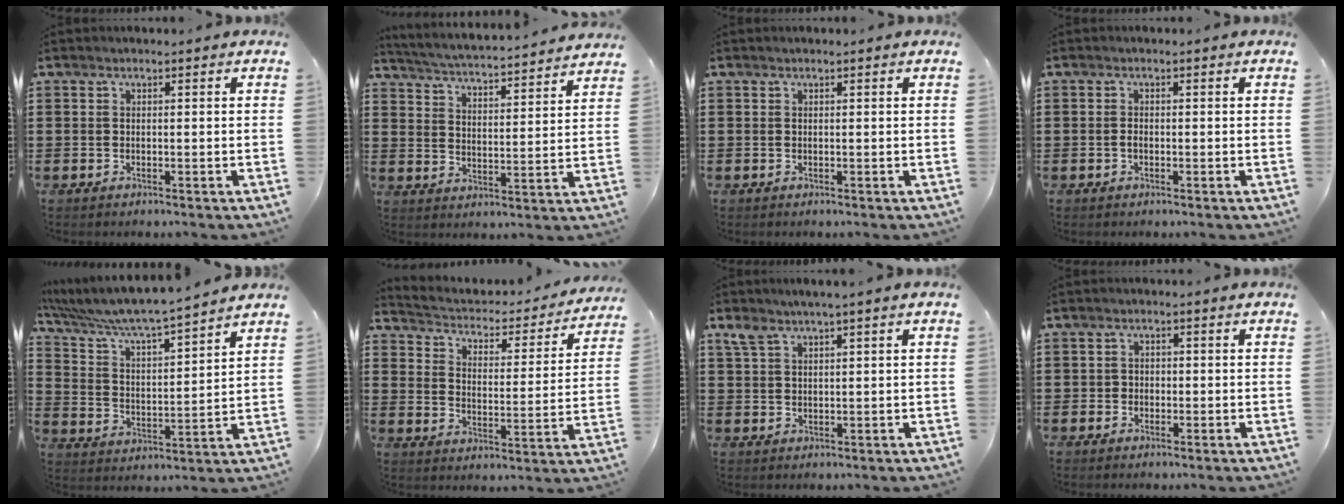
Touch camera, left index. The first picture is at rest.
{"total": 3.9, "force": [3.8, -0.7, 0.7], "torque": [-0.035, -0.039, 0.058]}
{"total": 0.0}
{"total": 0.9, "force": [-0.2, 0.5, 0.8], "torque": [-0.017, -0.002, -0.003]}
{"total": 6.3, "force": [5.9, -0.3, 2.3], "torque": [-0.072, -0.041, 0.095]}
{"total": 2.3, "force": [2.0, 0.8, 0.5], "torque": [-0.028, -0.023, 0.024]}
{"total": 2.9, "force": [1.8, 0.5, 2.2], "torque": [-0.048, 0.001, 0.033]}
{"total": 1.3, "force": [-0.1, 1.2, 0.3], "torque": [-0.010, 0.004, -0.005]}